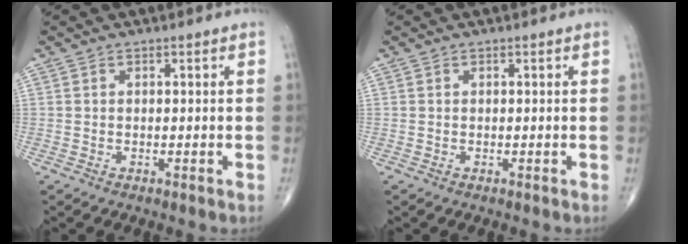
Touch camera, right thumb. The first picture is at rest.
{"total": 0.0}